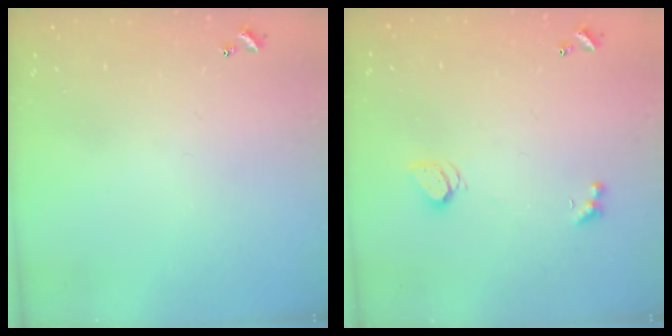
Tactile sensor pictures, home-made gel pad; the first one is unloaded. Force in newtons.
{"total": 1.7, "press": 1.7, "slide": 0.4}